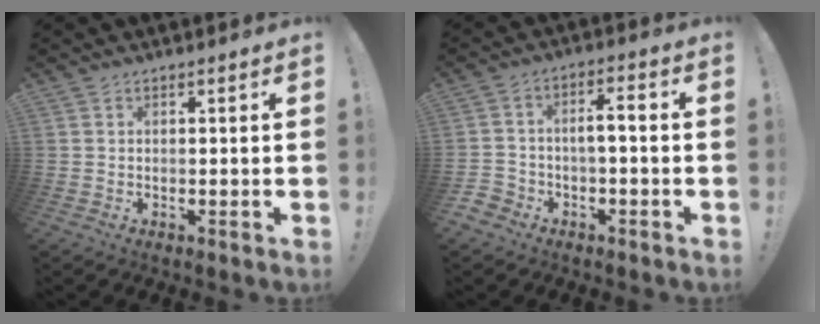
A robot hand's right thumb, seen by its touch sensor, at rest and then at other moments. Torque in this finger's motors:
{"motor_torque": [0.12, 0.13, 0.31, -0.33, 0.00]}